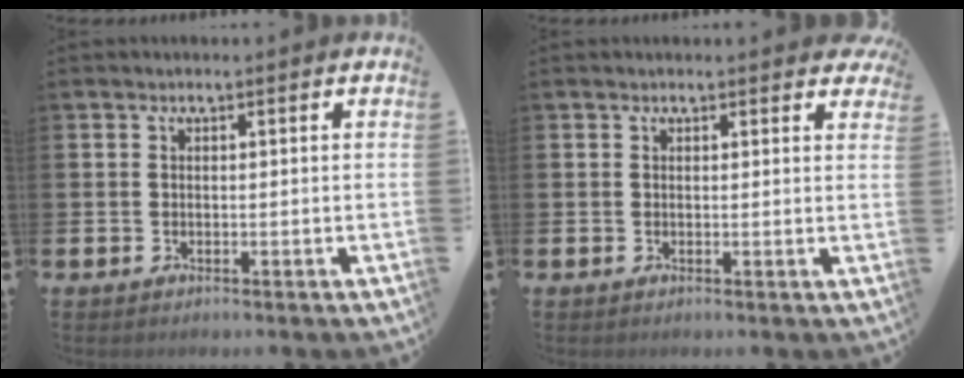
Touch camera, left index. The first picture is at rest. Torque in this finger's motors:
{"motor_torque": [1.09, -1.05, 0.26, 0.05]}